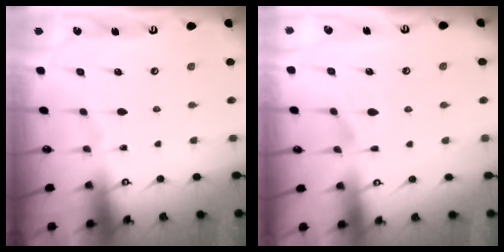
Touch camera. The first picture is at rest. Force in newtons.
{"total": 2.6, "press": 2.4, "slide": 1.0}